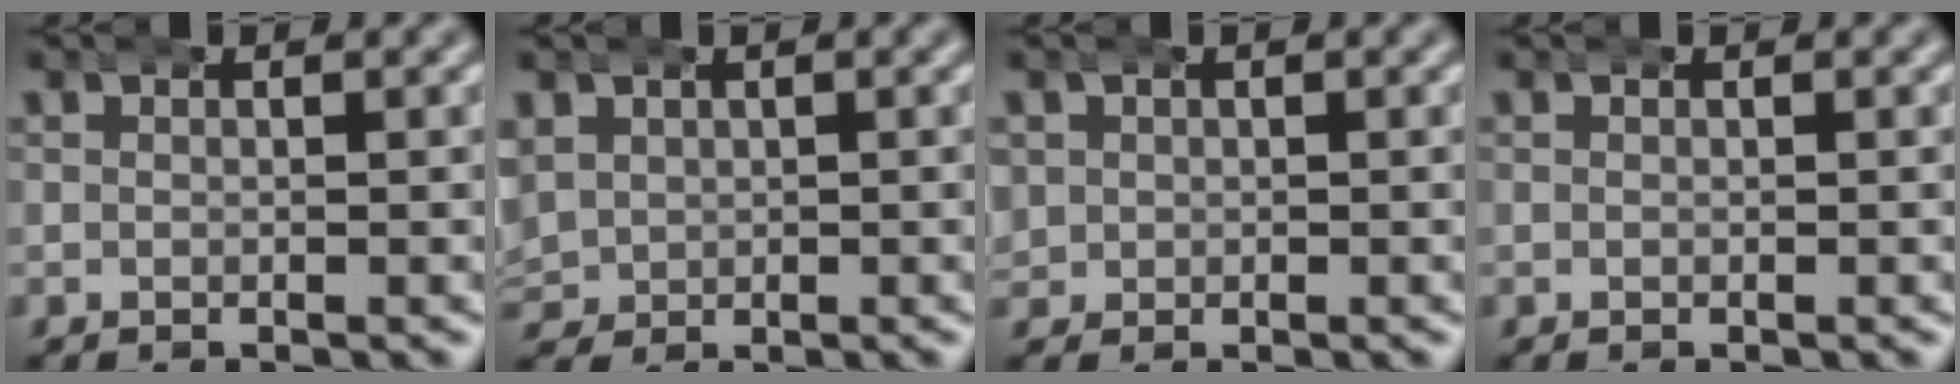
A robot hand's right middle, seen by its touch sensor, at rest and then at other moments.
{"total": 4.0, "force": [0.6, 3.7, 1.5], "torque": [-0.066, -0.019, 0.023]}
{"total": 2.2, "force": [0.3, 2.1, 0.6], "torque": [-0.032, -0.010, 0.011]}
{"total": 0.0}